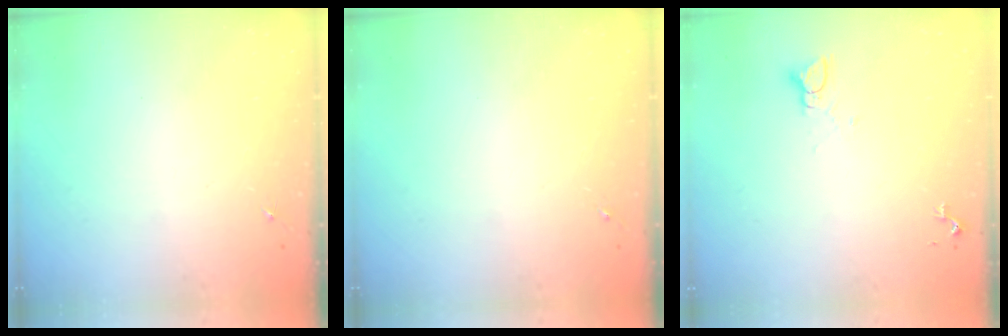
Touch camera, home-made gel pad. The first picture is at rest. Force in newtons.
{"total": 0.0}
{"total": 2.8, "press": 2.8, "slide": 0.1}